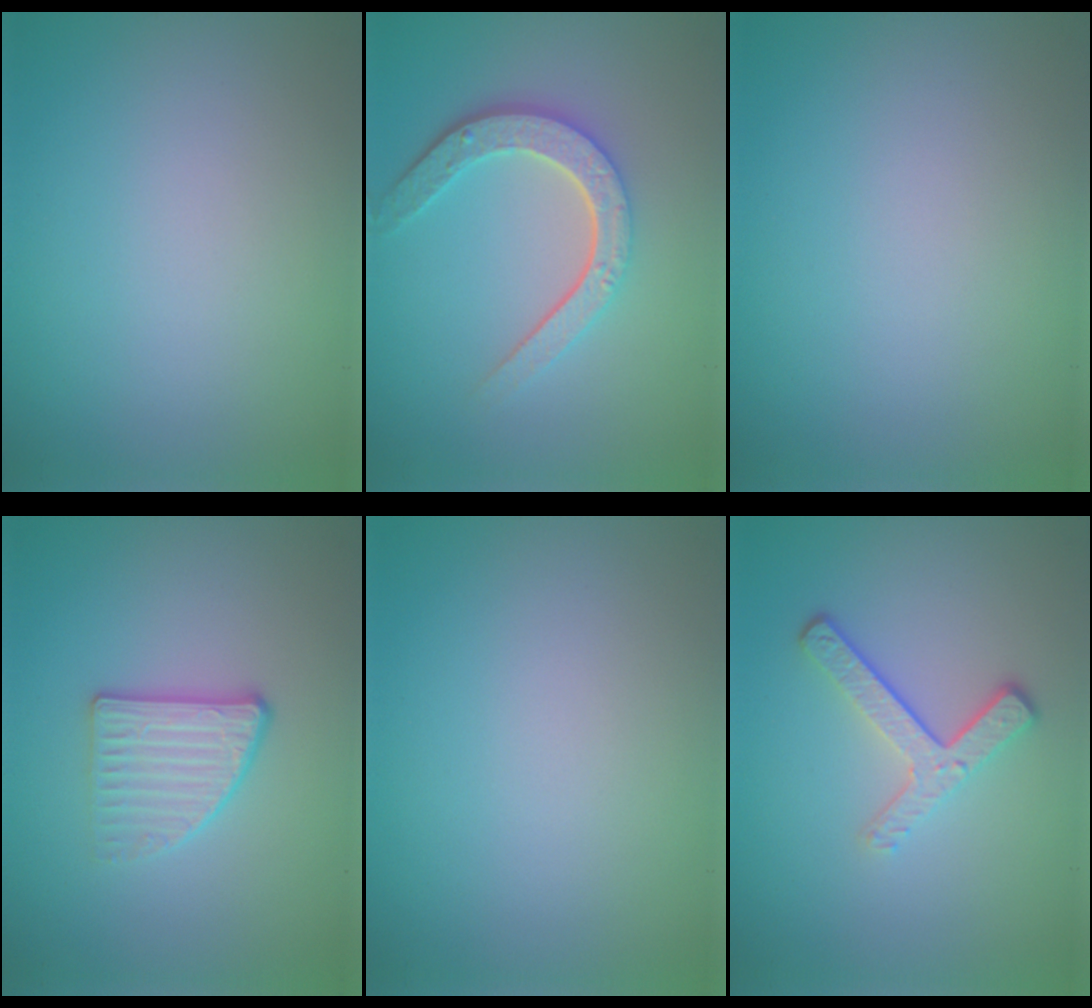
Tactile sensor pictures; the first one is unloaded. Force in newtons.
{"total": 4.7, "press": 3.5, "slide": 3.0}
{"total": 0.0}
{"total": 2.7, "press": 2.4, "slide": 1.1}
{"total": 0.0}
{"total": 3.4, "press": 2.5, "slide": 2.3}